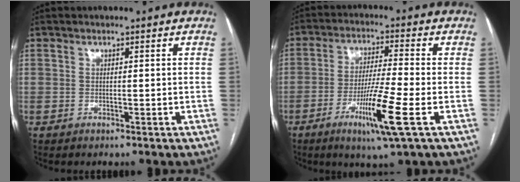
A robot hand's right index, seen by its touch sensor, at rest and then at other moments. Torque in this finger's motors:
{"motor_torque": [1.26, -0.47, 0.26, 0.06]}